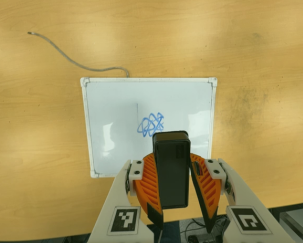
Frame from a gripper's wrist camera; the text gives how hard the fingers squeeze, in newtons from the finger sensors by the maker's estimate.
{"total": 7.2, "left": 7.7, "right": 6.8}